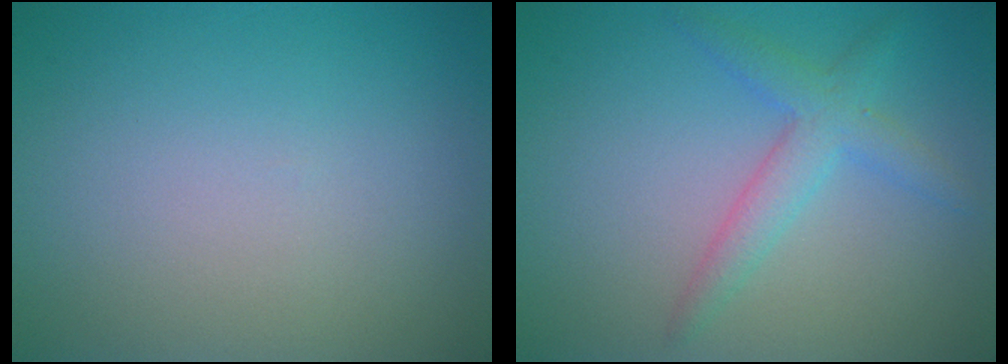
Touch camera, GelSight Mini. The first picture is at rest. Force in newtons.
{"total": 2.1, "press": 2.1, "slide": 0.1}